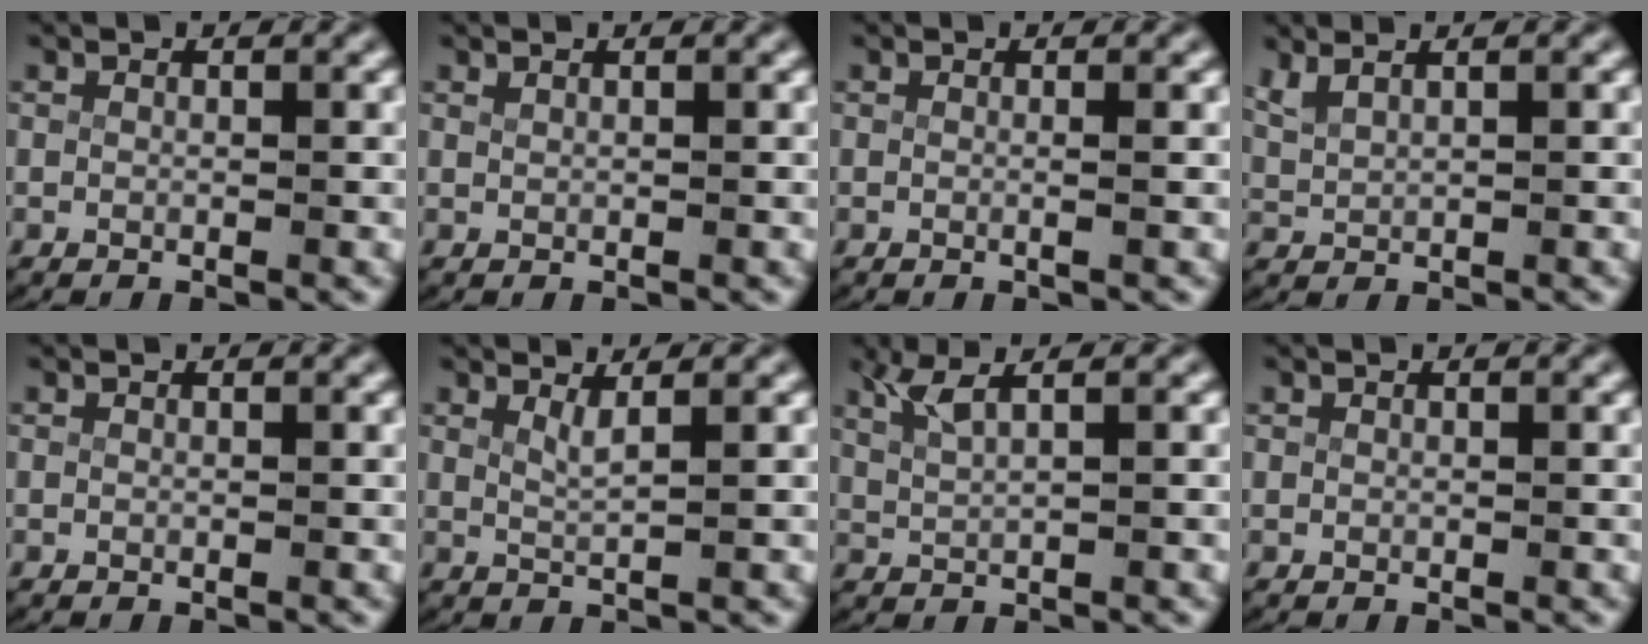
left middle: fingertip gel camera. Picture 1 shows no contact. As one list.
[{"total": 0.5, "force": [0.4, -0.2, 0.2], "torque": [-0.007, -0.003, 0.013]}, {"total": 0.8, "force": [0.0, -0.3, 0.7], "torque": [-0.014, -0.003, 0.000]}, {"total": 2.4, "force": [1.5, 1.2, 1.4], "torque": [-0.040, -0.001, 0.037]}, {"total": 0.0}, {"total": 1.7, "force": [1.2, -0.2, 1.1], "torque": [-0.028, -0.011, 0.028]}, {"total": 3.2, "force": [2.2, 0.7, 2.2], "torque": [-0.049, 0.005, 0.044]}, {"total": 0.0}]